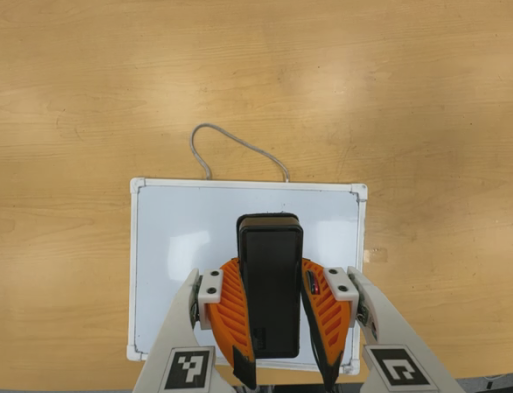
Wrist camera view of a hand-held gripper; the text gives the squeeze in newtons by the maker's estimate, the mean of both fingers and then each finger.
{"total": 8.9, "left": 6.9, "right": 10.8}